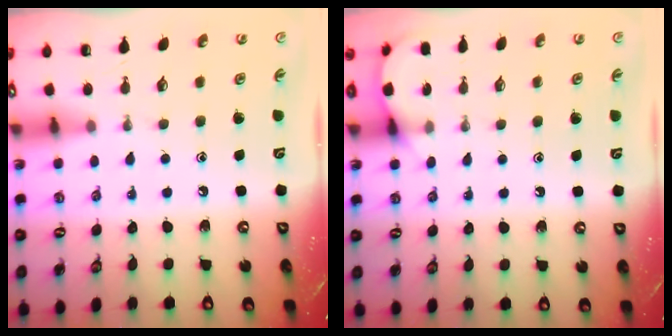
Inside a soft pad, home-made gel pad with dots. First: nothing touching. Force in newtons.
{"total": 5.4, "press": 5.3, "slide": 0.5}